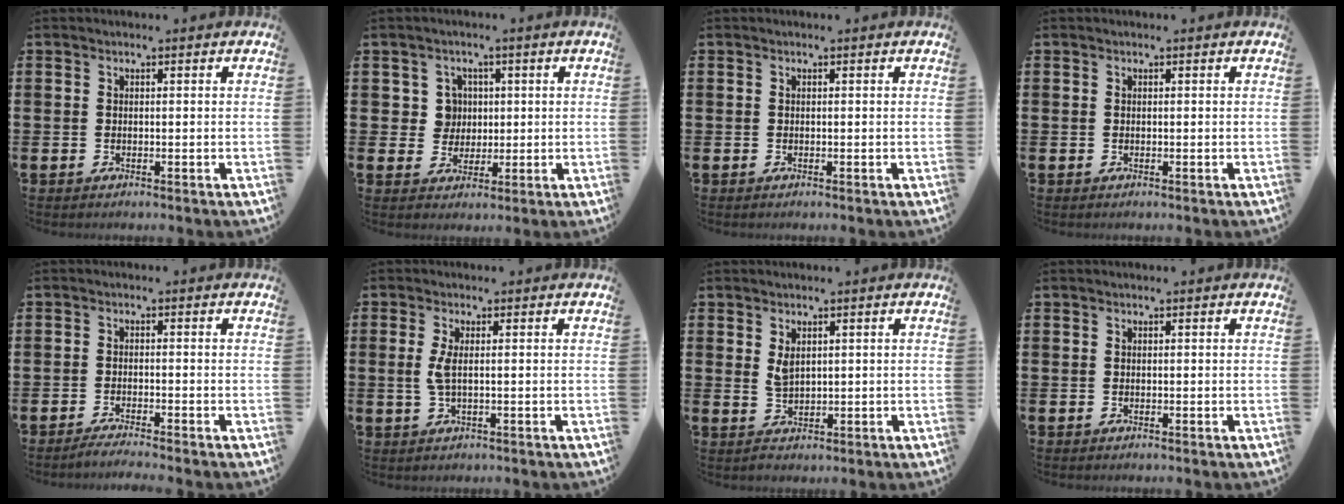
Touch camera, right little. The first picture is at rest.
{"total": 4.7, "force": [1.3, 4.4, 0.9], "torque": [-0.024, 0.010, 0.022]}
{"total": 0.0}
{"total": 0.0}
{"total": 1.6, "force": [-1.4, -0.1, 0.8], "torque": [-0.011, 0.001, -0.027]}
{"total": 2.6, "force": [0.4, 0.6, 2.5], "torque": [-0.056, 0.000, 0.004]}
{"total": 2.2, "force": [0.9, 1.4, 1.4], "torque": [-0.022, 0.000, 0.015]}
{"total": 0.0}